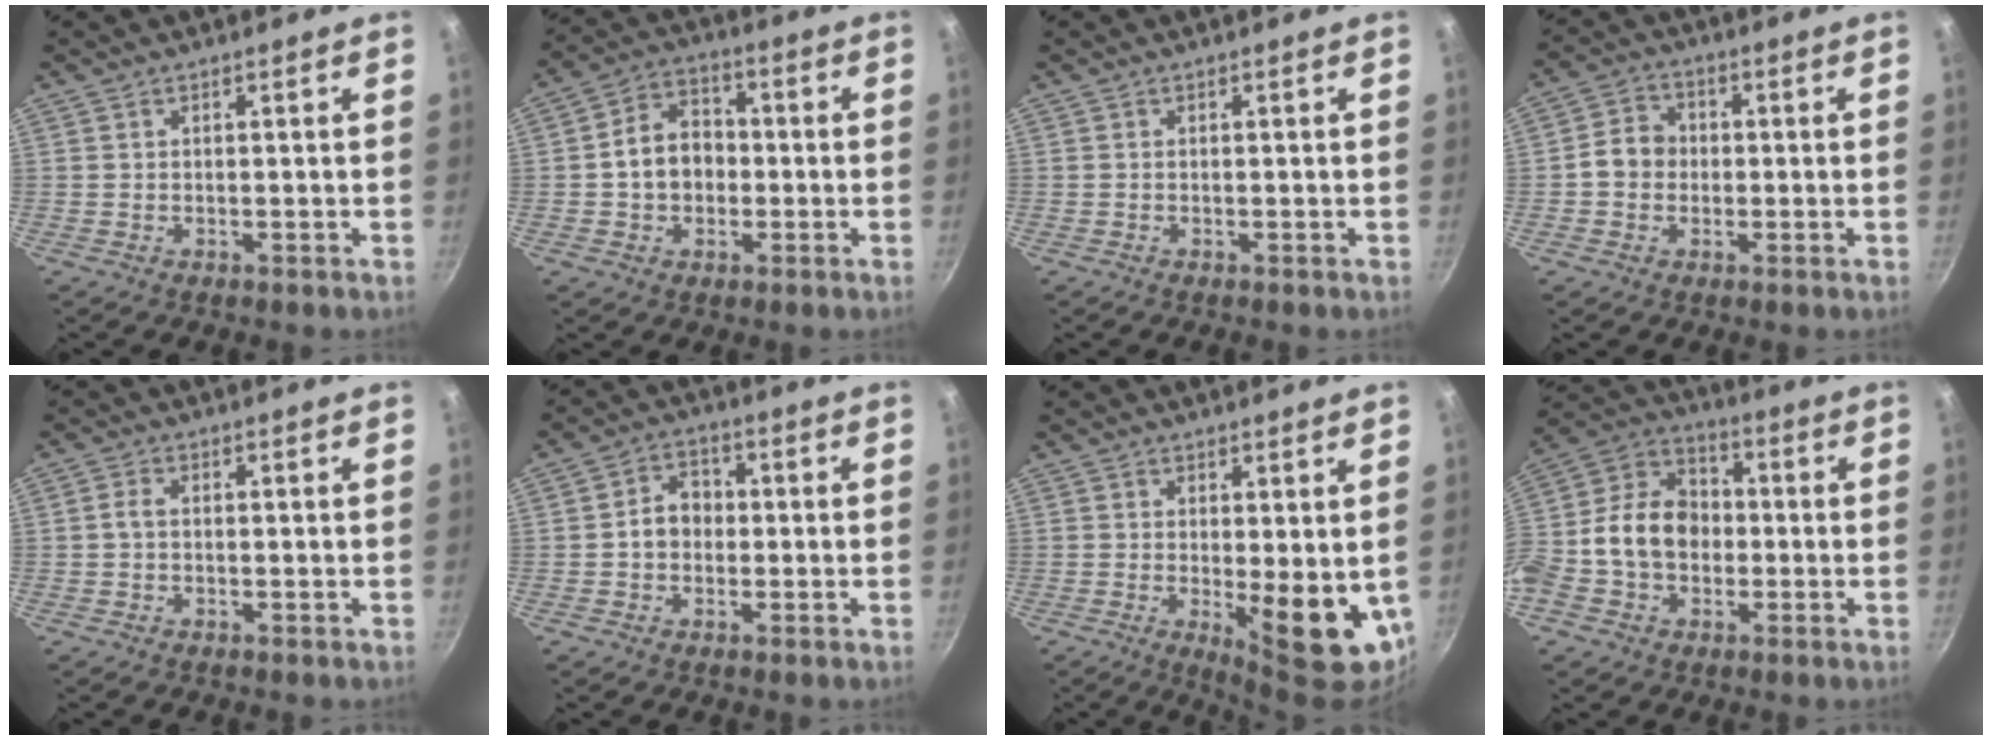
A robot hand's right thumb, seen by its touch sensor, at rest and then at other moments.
{"total": 9.4, "force": [-0.7, 7.3, 5.9], "torque": [-0.070, 0.024, -0.021]}
{"total": 0.0}
{"total": 5.9, "force": [-0.4, 5.1, 2.8], "torque": [-0.022, 0.016, -0.021]}
{"total": 1.7, "force": [-0.2, 1.1, 1.3], "torque": [-0.026, 0.009, -0.005]}
{"total": 5.5, "force": [-0.4, 4.5, 3.2], "torque": [-0.022, 0.018, -0.014]}
{"total": 11.4, "force": [-0.8, 4.0, 10.7], "torque": [-0.115, -0.016, 0.003]}
{"total": 16.7, "force": [-1.6, 12.8, 10.7], "torque": [-0.169, 0.049, -0.046]}